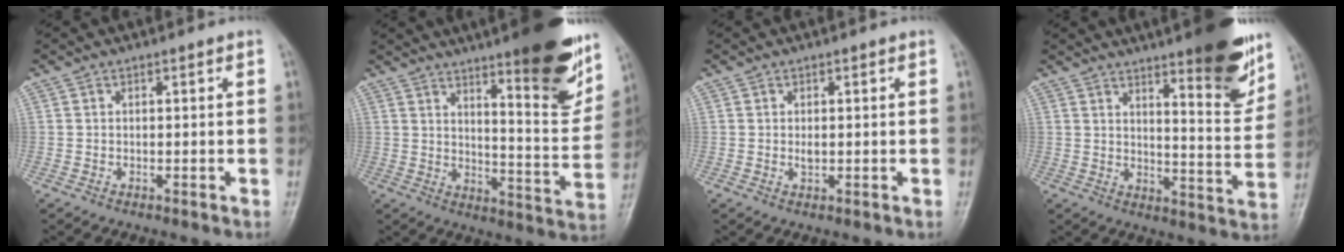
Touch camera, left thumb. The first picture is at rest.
{"total": 19.1, "force": [11.7, 4.0, 14.6], "torque": [-0.157, -0.069, 0.170]}
{"total": 1.3, "force": [0.1, 0.8, 1.0], "torque": [-0.012, -0.001, 0.001]}
{"total": 15.6, "force": [10.0, 3.5, 11.5], "torque": [-0.121, -0.065, 0.145]}